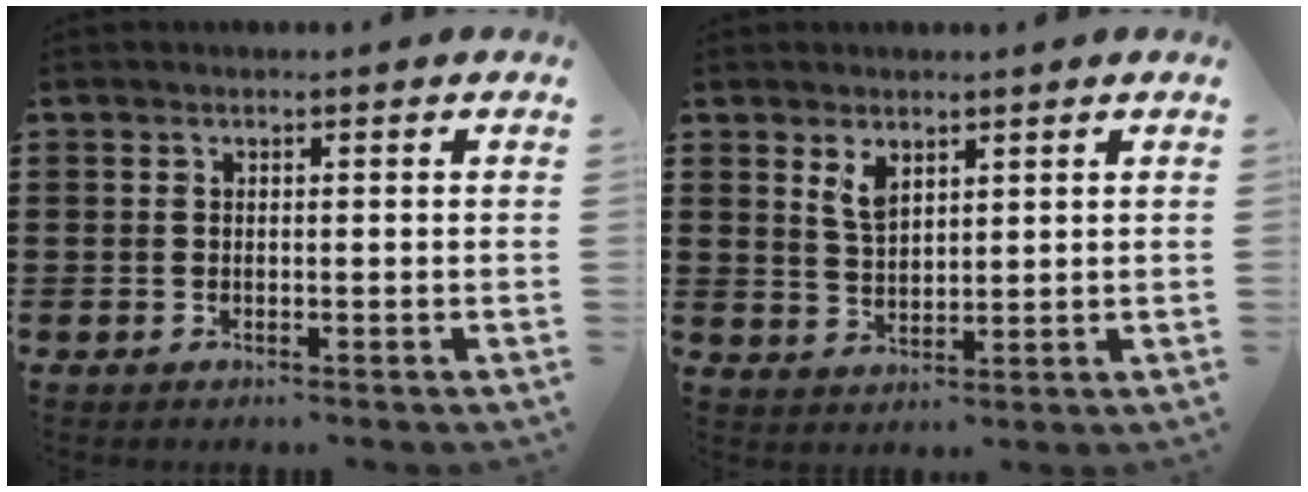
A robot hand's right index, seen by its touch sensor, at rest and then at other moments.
{"total": 3.6, "force": [2.3, 1.7, 2.1], "torque": [-0.048, 0.004, 0.042]}